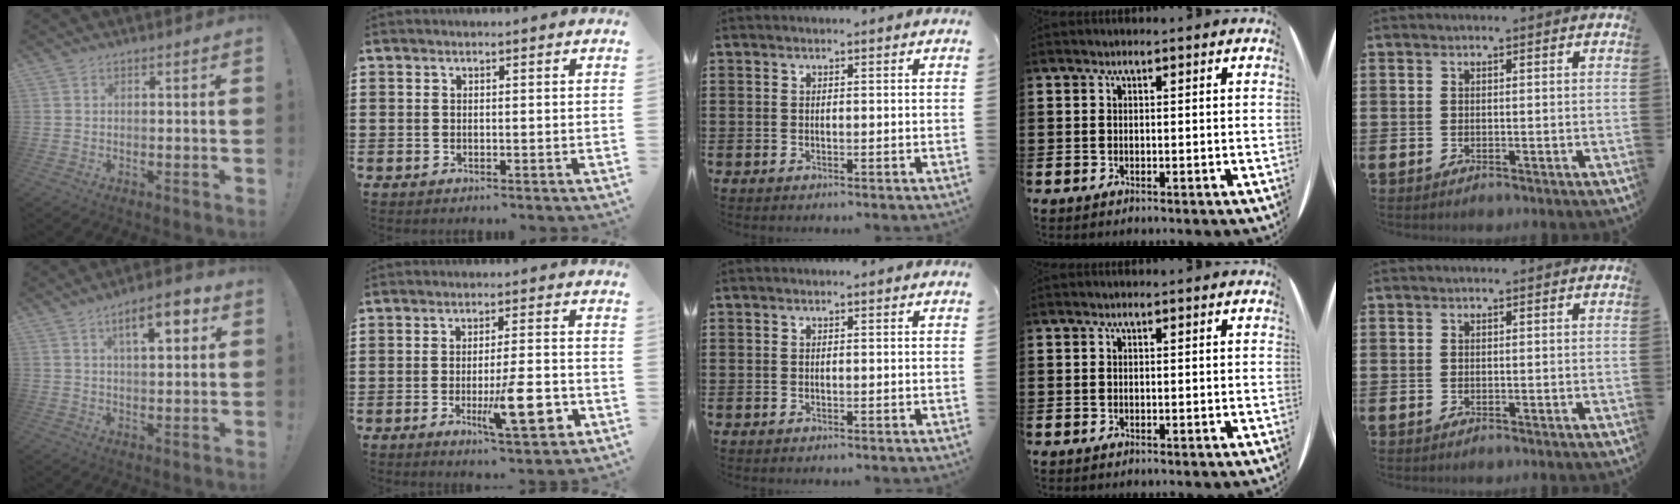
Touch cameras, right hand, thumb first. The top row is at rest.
{"thumb": {"total": 9.7, "force": [4.2, 3.7, 7.8], "torque": [-0.099, -0.013, 0.064]}, "index": {"total": 10.6, "force": [-3.4, 2.4, 9.7], "torque": [-0.147, -0.009, -0.054]}}